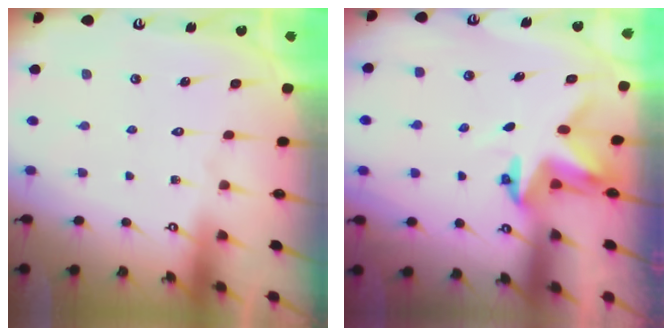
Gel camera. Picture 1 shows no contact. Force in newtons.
{"total": 3.4, "press": 3.4, "slide": 0.1}